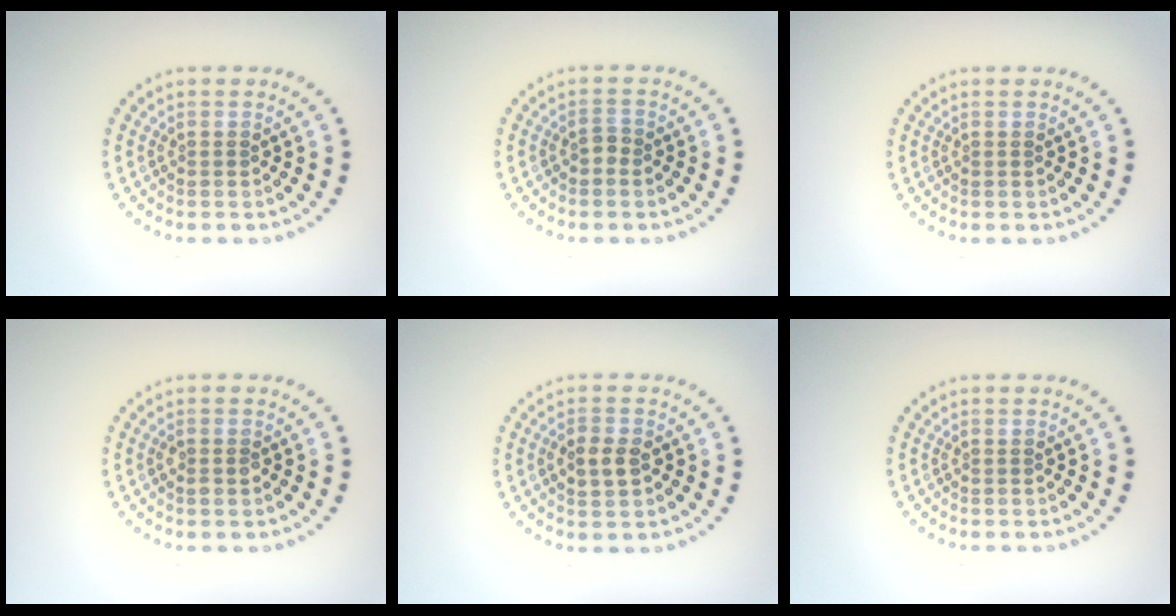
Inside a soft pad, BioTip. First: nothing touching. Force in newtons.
{"total": 0.9, "press": 0.8, "slide": 0.3}
{"total": 0.0}
{"total": 1.1, "press": 1.0, "slide": 0.2}
{"total": 2.6, "press": 2.6, "slide": 0.2}
{"total": 0.0}